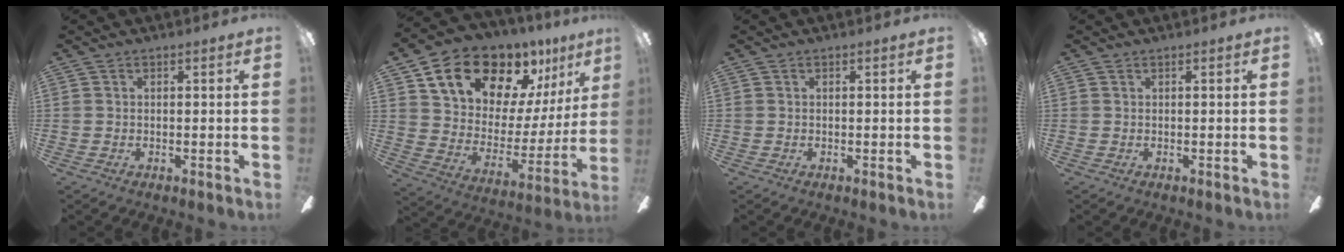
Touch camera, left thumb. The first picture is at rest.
{"total": 18.9, "force": [14.8, 9.4, 7.1], "torque": [-0.129, -0.101, 0.269]}
{"total": 0.0}
{"total": 0.0}